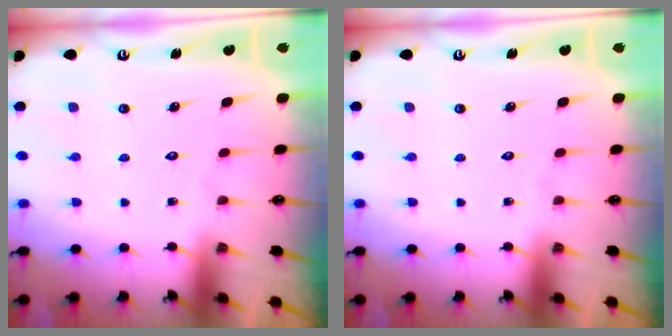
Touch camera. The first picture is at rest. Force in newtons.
{"total": 0.0}